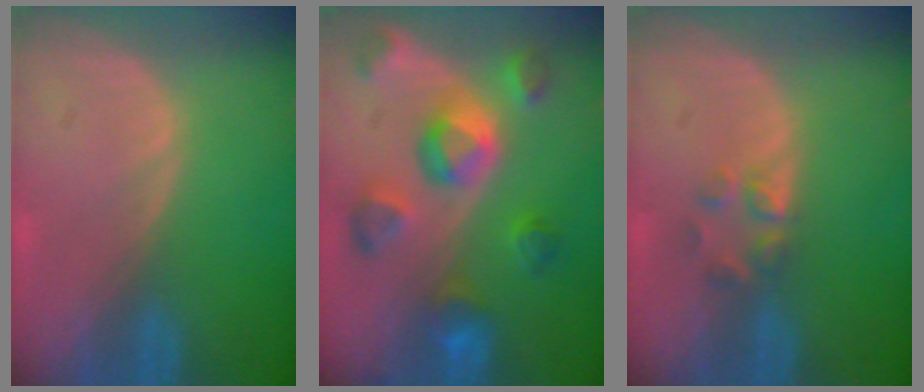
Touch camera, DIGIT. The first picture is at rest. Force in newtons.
{"total": 9.7, "press": 8.7, "slide": 4.3}
{"total": 2.6, "press": 2.6, "slide": 0.2}